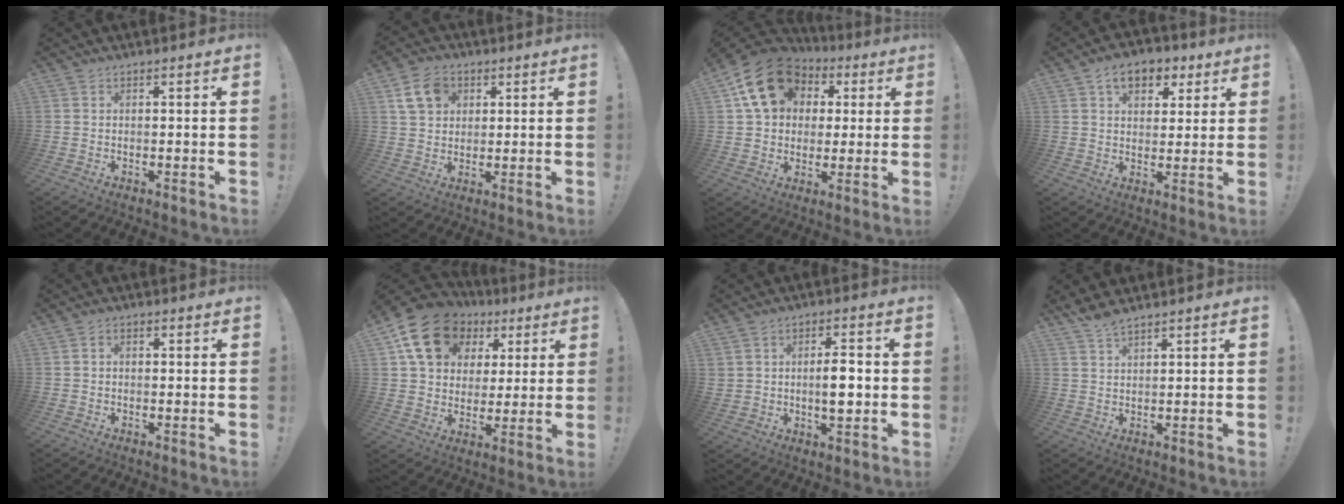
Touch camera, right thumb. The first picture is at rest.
{"total": 9.4, "force": [4.0, 7.3, 4.3], "torque": [-0.070, -0.003, 0.082]}
{"total": 18.4, "force": [6.7, 13.7, 10.3], "torque": [-0.149, -0.008, 0.128]}
{"total": 9.8, "force": [4.6, 6.7, 5.4], "torque": [-0.076, -0.009, 0.084]}
{"total": 1.2, "force": [-0.7, 0.6, 0.8], "torque": [-0.017, 0.005, -0.012]}
{"total": 17.8, "force": [8.1, 12.8, 9.3], "torque": [-0.136, -0.028, 0.156]}
{"total": 7.6, "force": [-0.5, 5.2, 5.5], "torque": [-0.093, 0.010, -0.012]}
{"total": 3.4, "force": [2.9, 0.3, 1.7], "torque": [-0.043, -0.015, 0.055]}